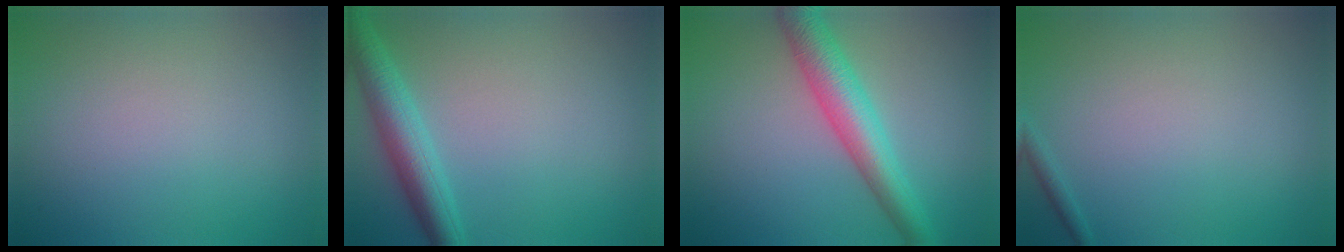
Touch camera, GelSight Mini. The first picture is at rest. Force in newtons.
{"total": 4.2, "press": 4.2, "slide": 0.2}
{"total": 5.7, "press": 5.7, "slide": 0.2}
{"total": 0.8, "press": 0.8, "slide": 0.0}